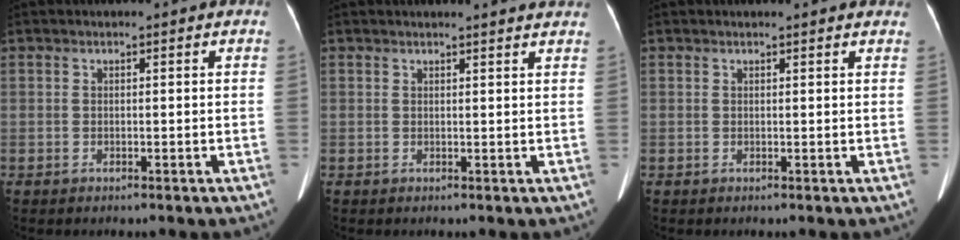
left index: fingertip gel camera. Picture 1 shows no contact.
{"total": 5.4, "force": [5.2, -0.2, 1.5], "torque": [-0.016, 0.006, 0.042]}
{"total": 5.3, "force": [4.9, 1.0, 1.7], "torque": [-0.017, 0.013, 0.042]}